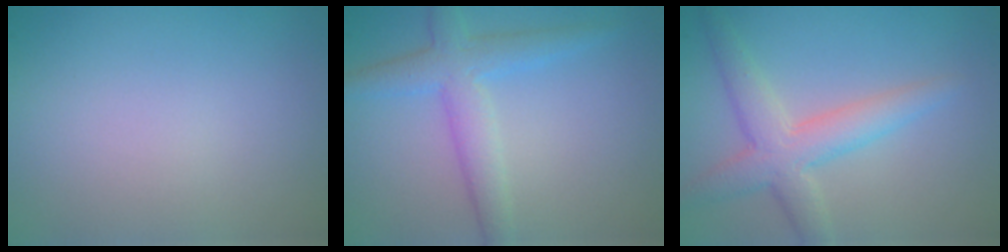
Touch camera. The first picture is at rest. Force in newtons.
{"total": 3.8, "press": 3.8, "slide": 0.2}
{"total": 4.3, "press": 4.3, "slide": 0.1}